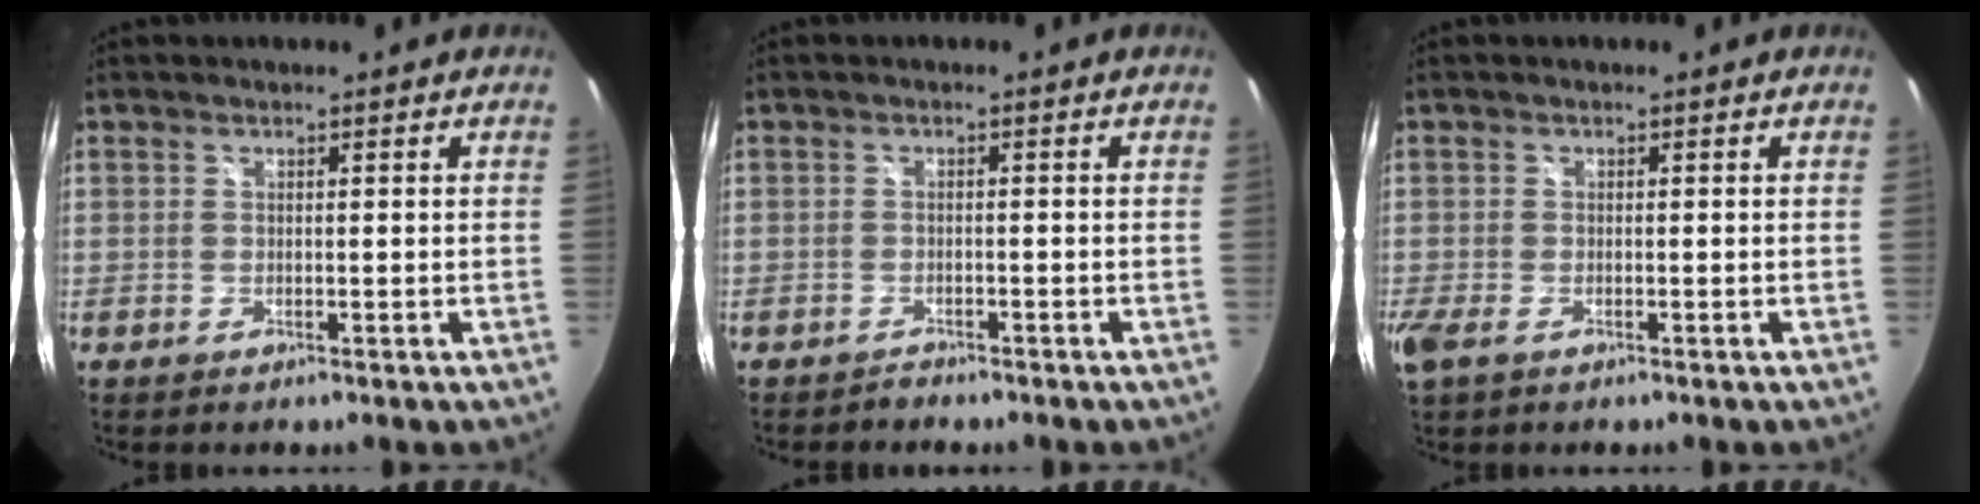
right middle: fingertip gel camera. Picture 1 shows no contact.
{"total": 1.0, "force": [-1.0, 0.2, 0.0], "torque": [-0.002, -0.001, -0.018]}
{"total": 3.5, "force": [-1.8, 1.7, 2.4], "torque": [-0.054, -0.012, -0.033]}